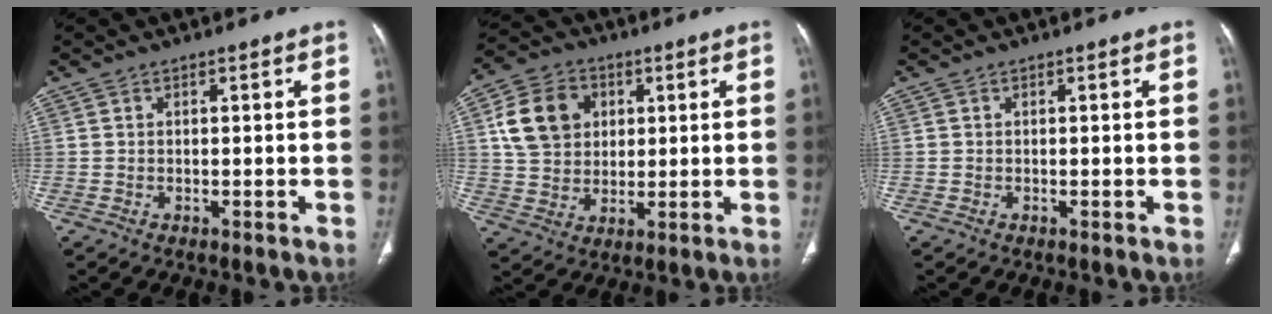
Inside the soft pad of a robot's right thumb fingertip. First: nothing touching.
{"total": 12.0, "force": [3.2, 9.8, 6.1], "torque": [-0.089, 0.002, 0.058]}
{"total": 0.0}